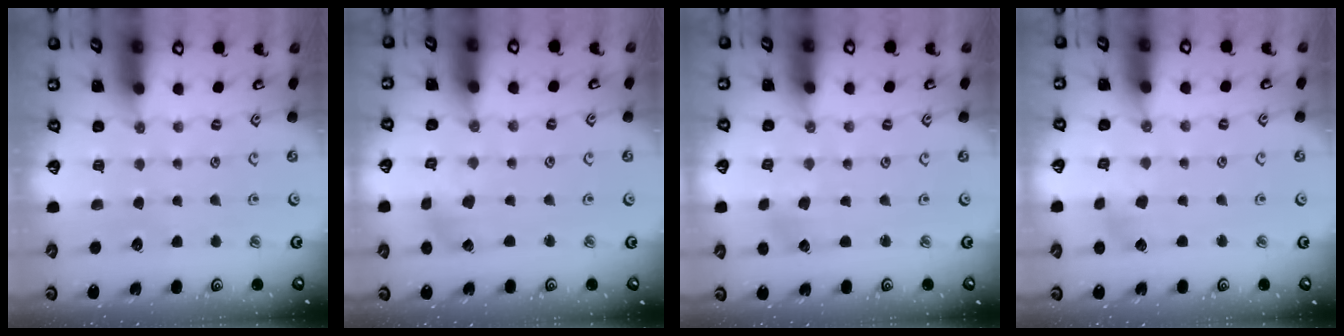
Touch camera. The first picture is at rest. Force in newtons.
{"total": 1.6, "press": 1.5, "slide": 0.4}
{"total": 2.6, "press": 2.6, "slide": 0.6}
{"total": 3.0, "press": 3.0, "slide": 0.4}